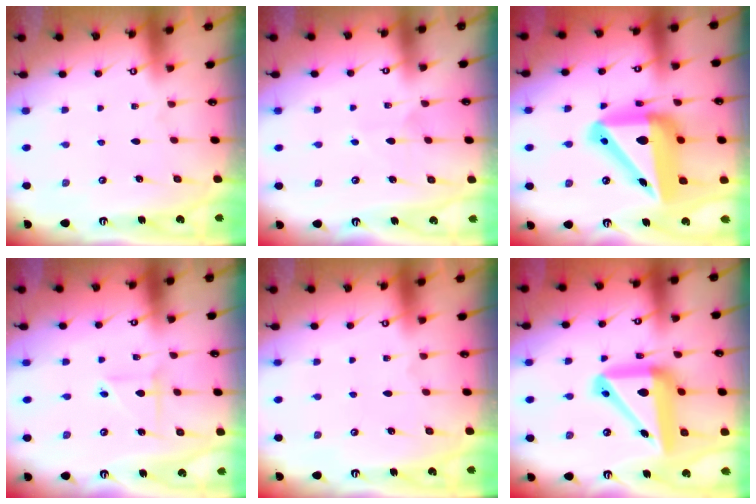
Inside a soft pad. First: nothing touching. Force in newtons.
{"total": 5.9, "press": 5.9, "slide": 0.5}
{"total": 21.7, "press": 21.4, "slide": 3.5}
{"total": 2.9, "press": 2.9, "slide": 0.2}
{"total": 0.0}
{"total": 18.8, "press": 18.6, "slide": 2.9}